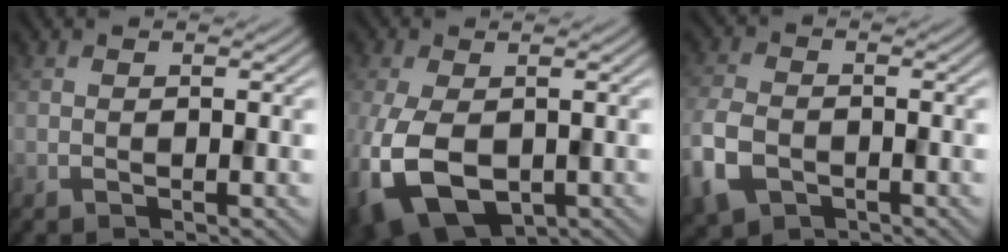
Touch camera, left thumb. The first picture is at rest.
{"total": 10.4, "force": [-3.4, 6.1, 7.7], "torque": [-0.193, -0.027, -0.056]}
{"total": 6.7, "force": [-3.2, 4.3, 4.0], "torque": [-0.111, -0.011, -0.070]}